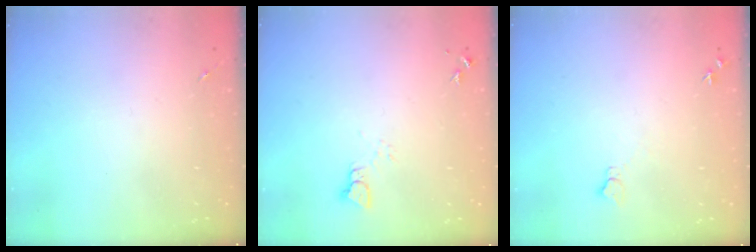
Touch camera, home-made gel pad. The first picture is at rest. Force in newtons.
{"total": 2.5, "press": 2.5, "slide": 0.1}
{"total": 4.6, "press": 4.6, "slide": 0.6}